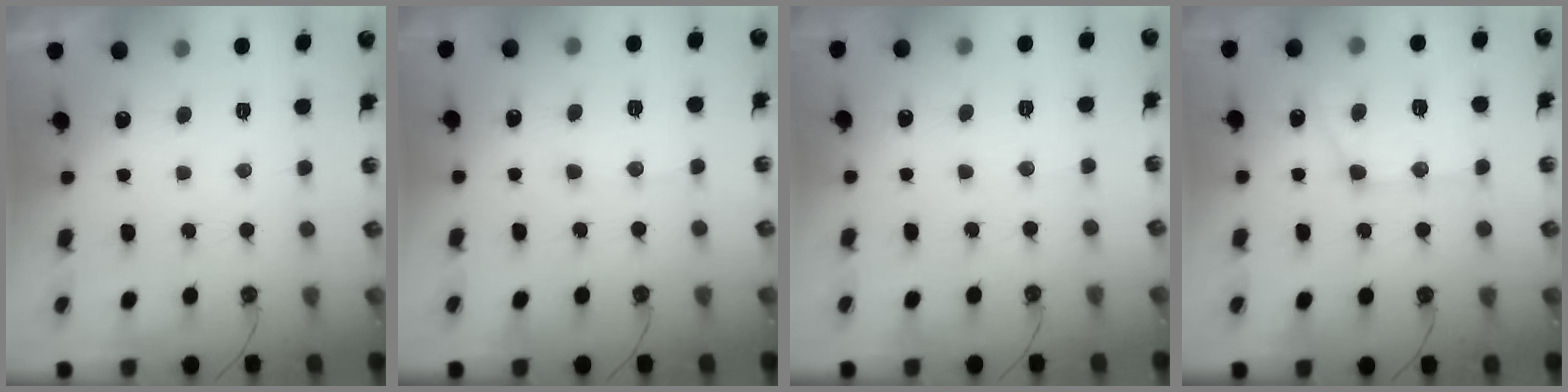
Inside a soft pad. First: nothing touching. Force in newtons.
{"total": 9.6, "press": 9.5, "slide": 0.9}
{"total": 5.8, "press": 5.8, "slide": 0.5}
{"total": 12.9, "press": 12.9, "slide": 1.2}